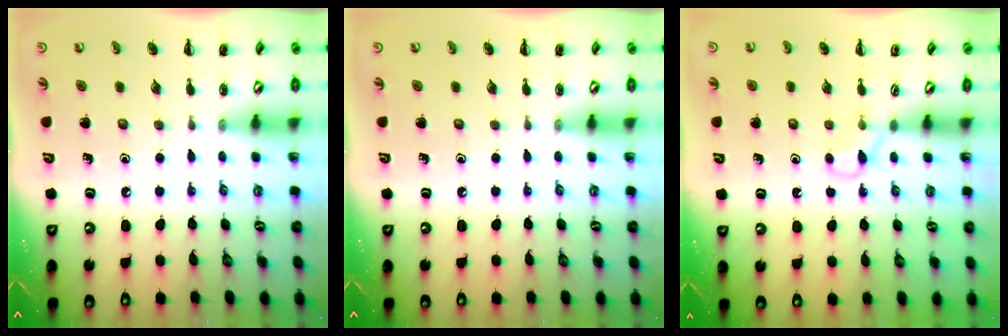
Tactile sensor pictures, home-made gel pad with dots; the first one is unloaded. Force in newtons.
{"total": 0.0}
{"total": 2.8, "press": 2.5, "slide": 1.1}